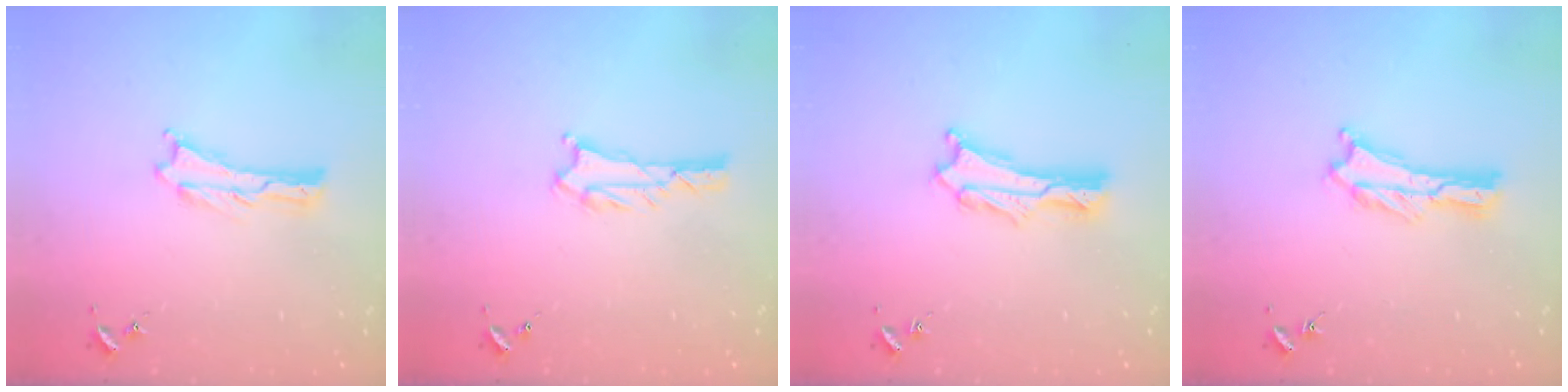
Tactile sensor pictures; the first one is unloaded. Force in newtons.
{"total": 0.7, "press": 0.7, "slide": 0.1}
{"total": 1.5, "press": 1.4, "slide": 0.2}
{"total": 0.9, "press": 0.9, "slide": 0.2}